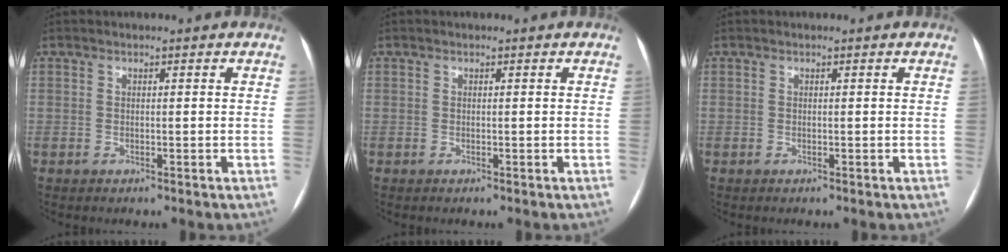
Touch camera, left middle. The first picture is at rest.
{"total": 0.0}
{"total": 0.0}